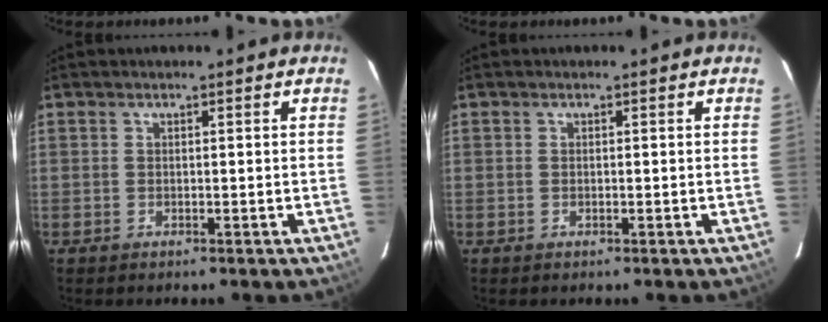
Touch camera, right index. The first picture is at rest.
{"total": 0.0}